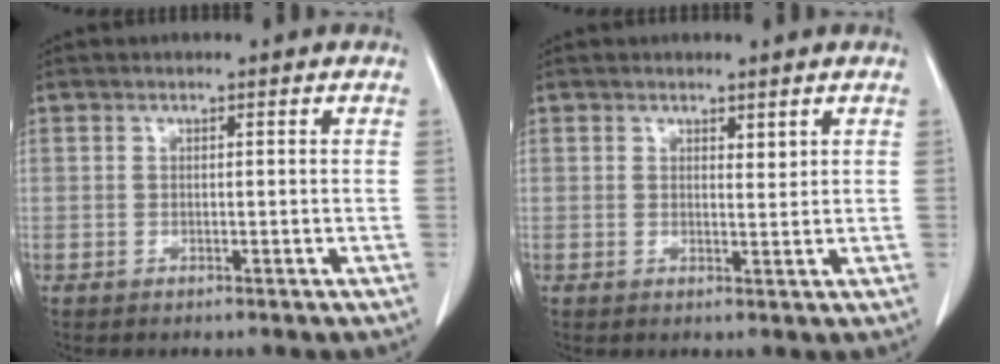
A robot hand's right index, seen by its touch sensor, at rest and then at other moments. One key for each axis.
{"total": 1.2, "fx": 0.9, "fy": 0.4, "fz": 0.7, "tx": -0.008, "ty": -0.009, "tz": 0.014}